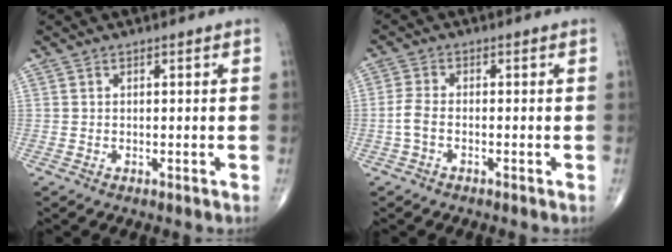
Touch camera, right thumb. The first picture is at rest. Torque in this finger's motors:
{"motor_torque": [-0.09, 0.07, 0.27, 0.05, 0.02]}